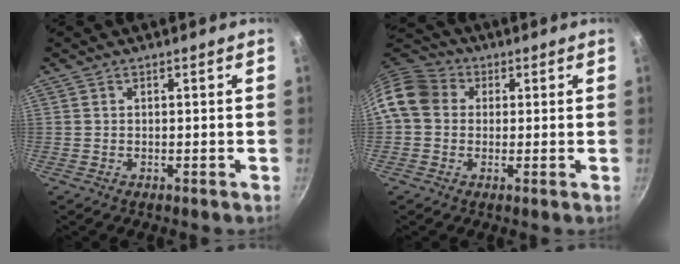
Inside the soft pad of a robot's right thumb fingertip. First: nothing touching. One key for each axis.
{"total": 10.1, "fx": 1.2, "fy": 8.5, "fz": 5.4, "tx": -0.083, "ty": 0.025, "tz": 0.003}